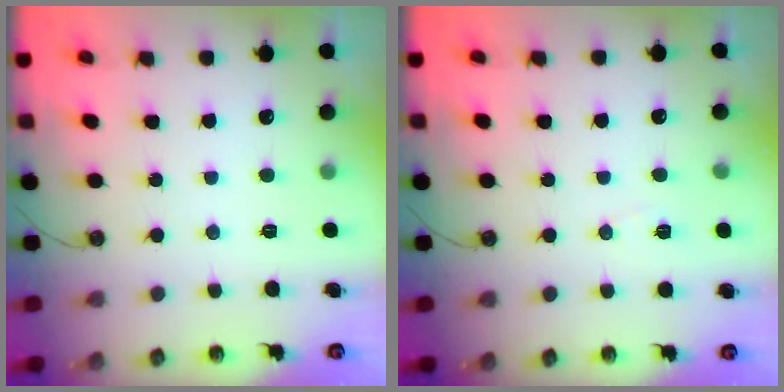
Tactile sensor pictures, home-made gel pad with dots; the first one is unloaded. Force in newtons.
{"total": 4.9, "press": 4.3, "slide": 2.5}